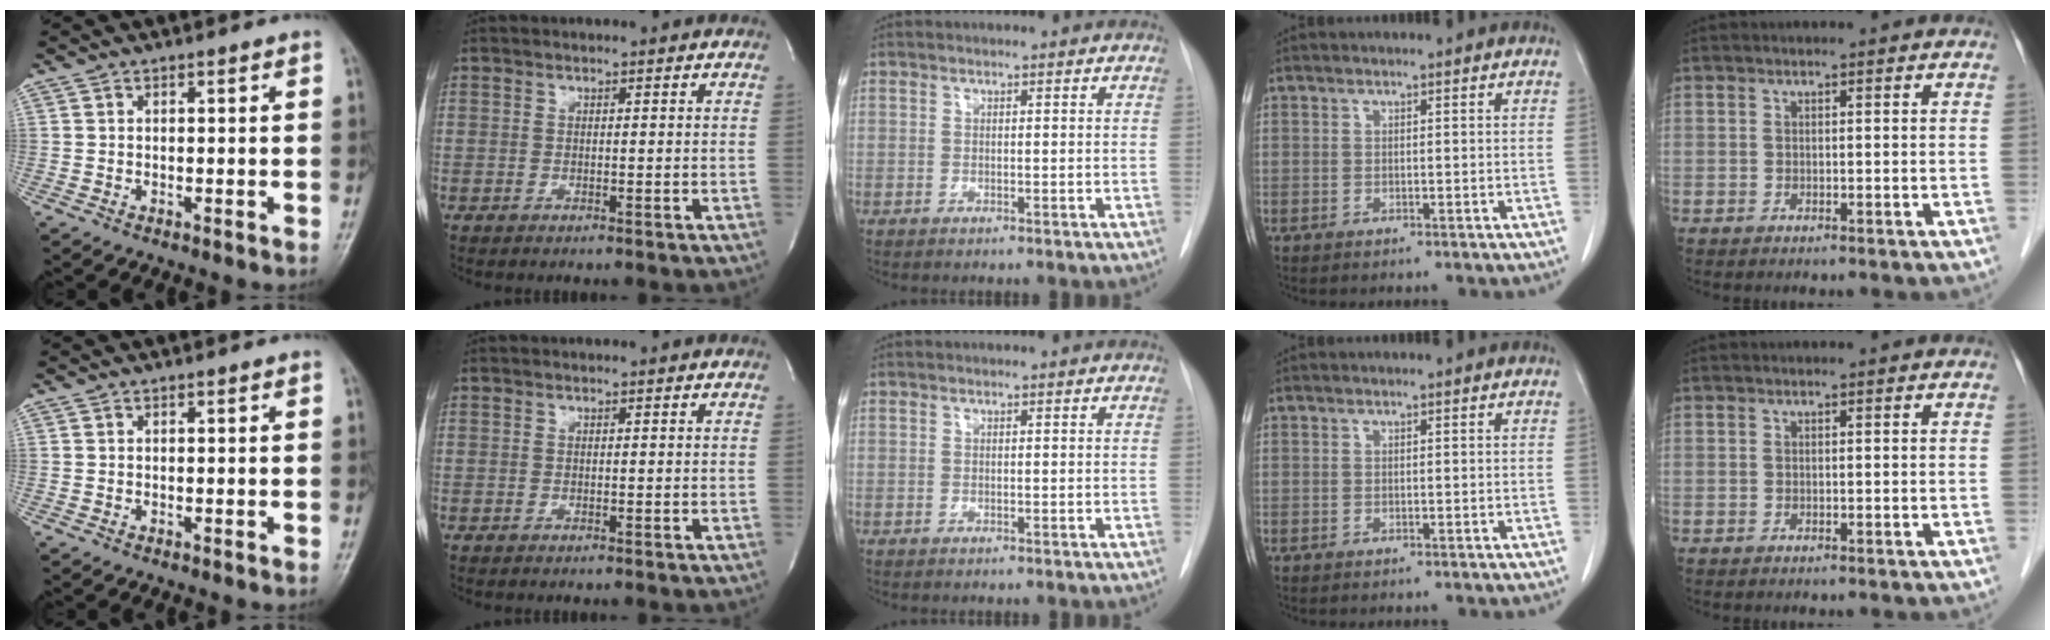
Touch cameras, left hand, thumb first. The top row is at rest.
{}